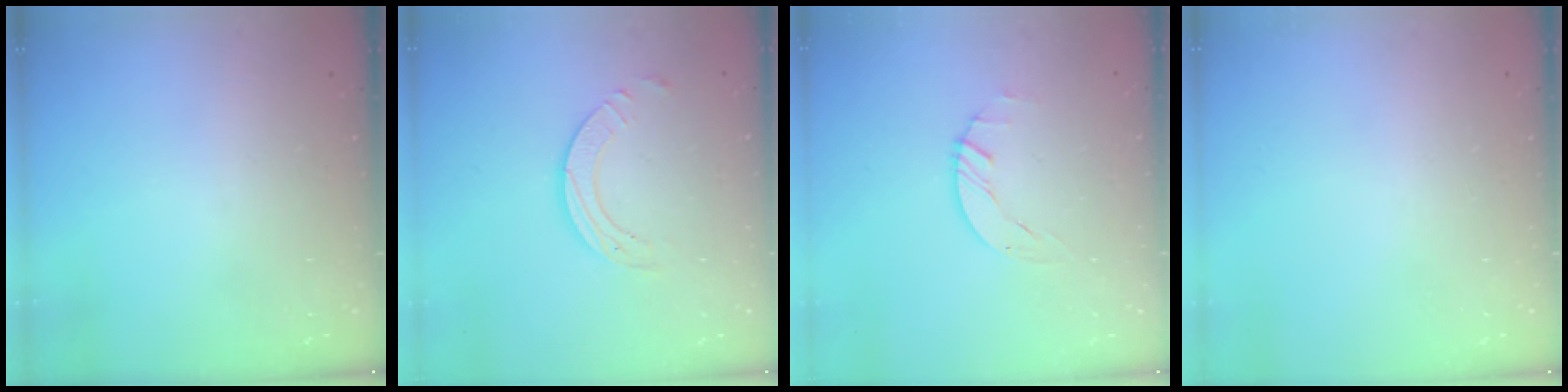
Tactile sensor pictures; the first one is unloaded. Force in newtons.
{"total": 5.8, "press": 5.8, "slide": 0.6}
{"total": 1.7, "press": 1.7, "slide": 0.1}
{"total": 0.0}